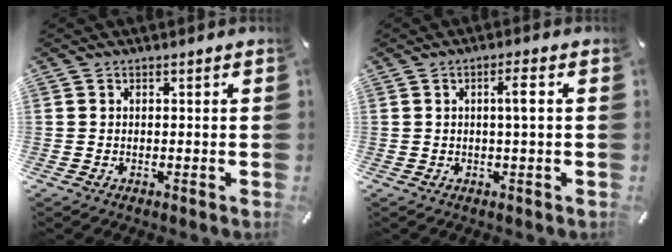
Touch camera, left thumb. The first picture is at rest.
{"total": 3.9, "force": [0.6, 0.4, 3.8], "torque": [-0.074, 0.004, 0.005]}